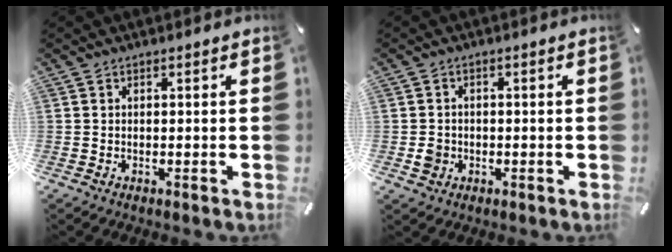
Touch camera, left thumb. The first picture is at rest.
{"total": 3.2, "force": [-0.6, 3.0, 0.9], "torque": [-0.007, 0.001, -0.013]}